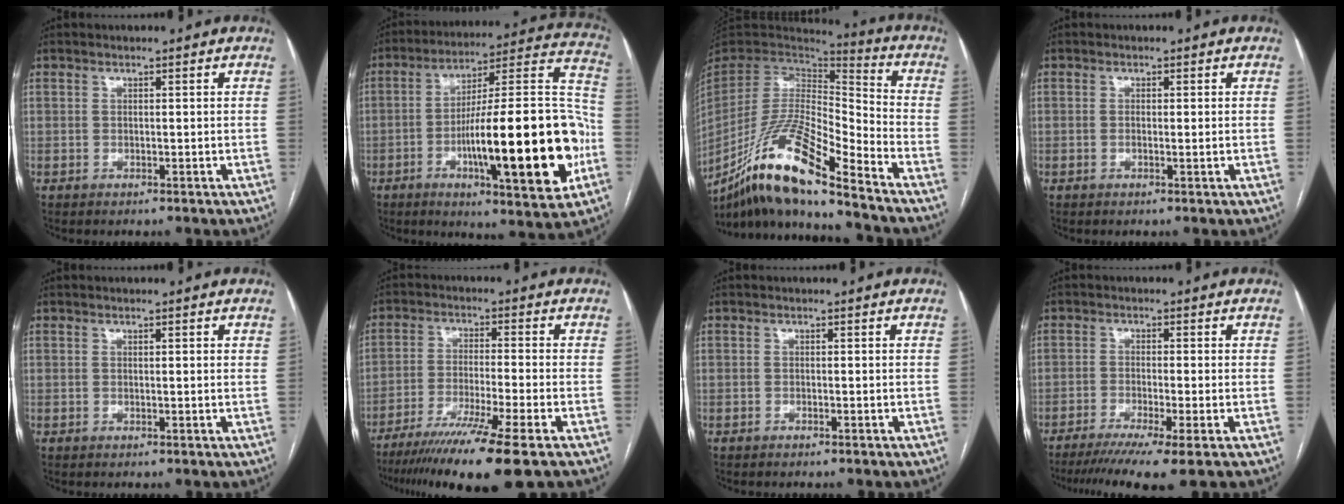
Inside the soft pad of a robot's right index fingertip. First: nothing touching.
{"total": 26.1, "force": [-7.0, 3.6, 24.9], "torque": [-0.339, 0.011, -0.099]}
{"total": 19.3, "force": [-13.9, 1.9, 13.3], "torque": [-0.271, -0.019, -0.258]}
{"total": 1.2, "force": [0.1, 0.3, 1.2], "torque": [-0.021, 0.001, 0.005]}
{"total": 0.7, "force": [0.4, 0.1, 0.5], "torque": [-0.008, 0.001, 0.004]}
{"total": 13.6, "force": [-9.6, -1.4, 9.5], "torque": [-0.168, -0.043, -0.158]}
{"total": 0.0}
{"total": 9.3, "force": [-6.6, -0.6, 6.6], "torque": [-0.099, -0.019, -0.102]}